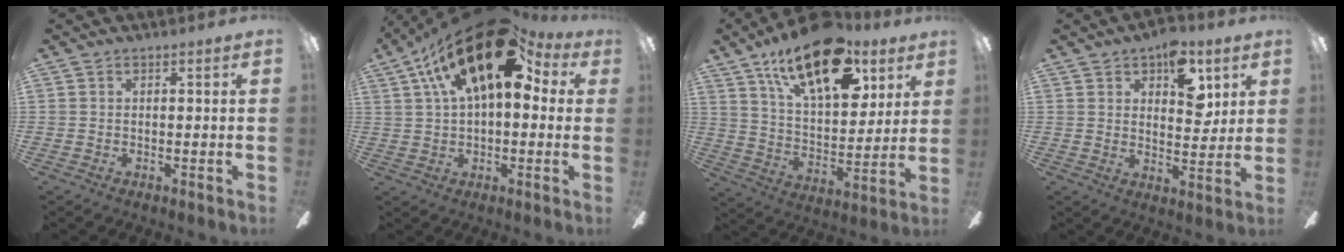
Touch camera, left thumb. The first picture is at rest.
{"total": 21.7, "force": [10.0, 10.3, 16.3], "torque": [-0.287, -0.031, 0.164]}
{"total": 22.7, "force": [13.2, 10.6, 15.1], "torque": [-0.233, -0.062, 0.227]}
{"total": 11.9, "force": [5.9, 6.7, 7.9], "torque": [-0.093, -0.017, 0.098]}